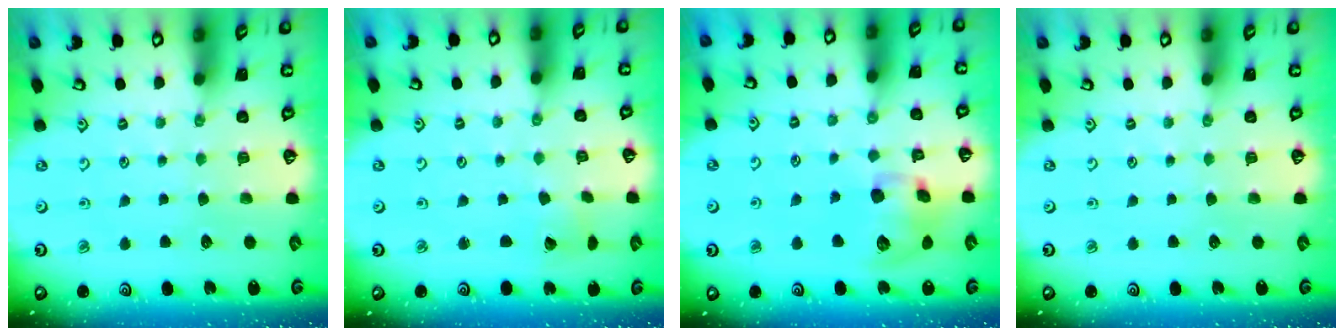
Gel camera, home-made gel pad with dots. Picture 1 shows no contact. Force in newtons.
{"total": 2.6, "press": 2.6, "slide": 0.3}
{"total": 12.8, "press": 12.7, "slide": 2.0}
{"total": 0.0}